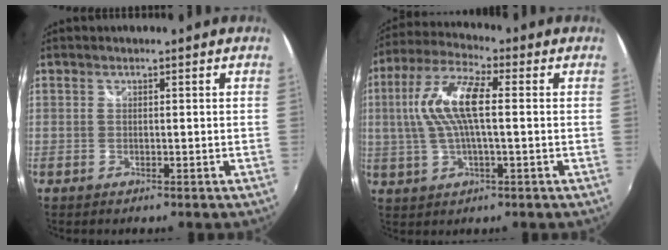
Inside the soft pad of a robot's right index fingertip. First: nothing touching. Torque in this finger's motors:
{"motor_torque": [0.48, 0.05, 0.50, 0.21]}